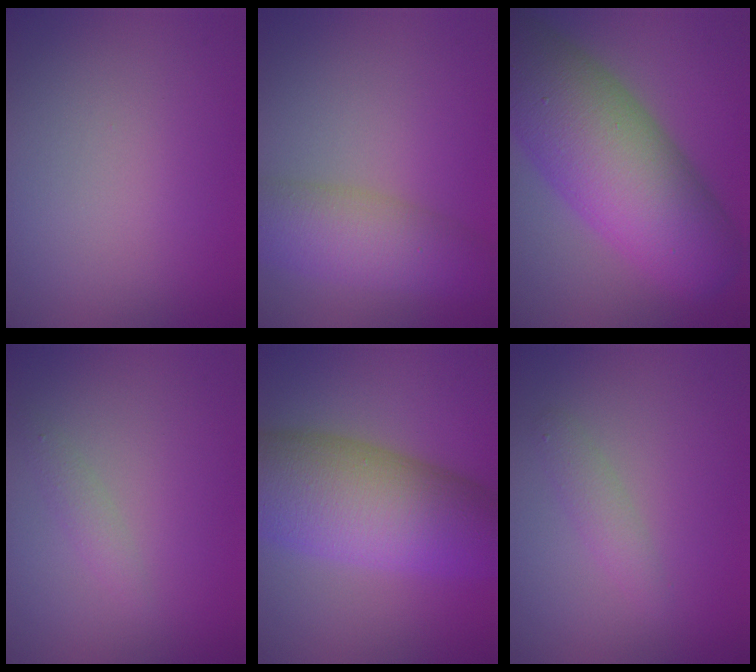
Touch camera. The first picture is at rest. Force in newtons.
{"total": 5.6, "press": 5.6, "slide": 0.2}
{"total": 13.2, "press": 13.2, "slide": 0.4}
{"total": 1.1, "press": 1.1, "slide": 0.1}
{"total": 11.2, "press": 11.2, "slide": 0.3}
{"total": 1.5, "press": 1.5, "slide": 0.0}